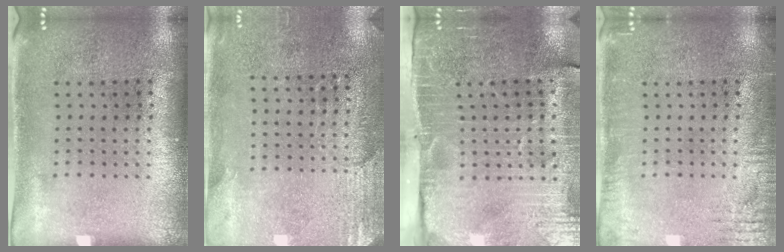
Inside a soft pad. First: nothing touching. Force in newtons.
{"total": 2.6, "press": 2.3, "slide": 1.2}
{"total": 4.3, "press": 3.8, "slide": 1.8}
{"total": 2.7, "press": 2.7, "slide": 0.2}